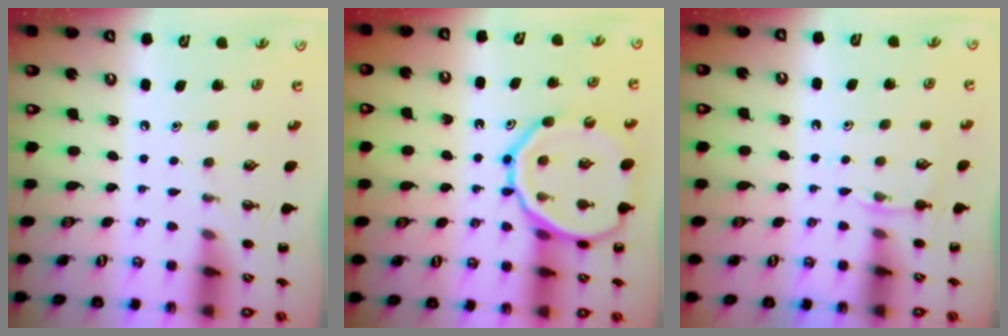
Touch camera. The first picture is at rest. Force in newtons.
{"total": 18.7, "press": 18.6, "slide": 2.3}
{"total": 4.9, "press": 4.6, "slide": 1.5}